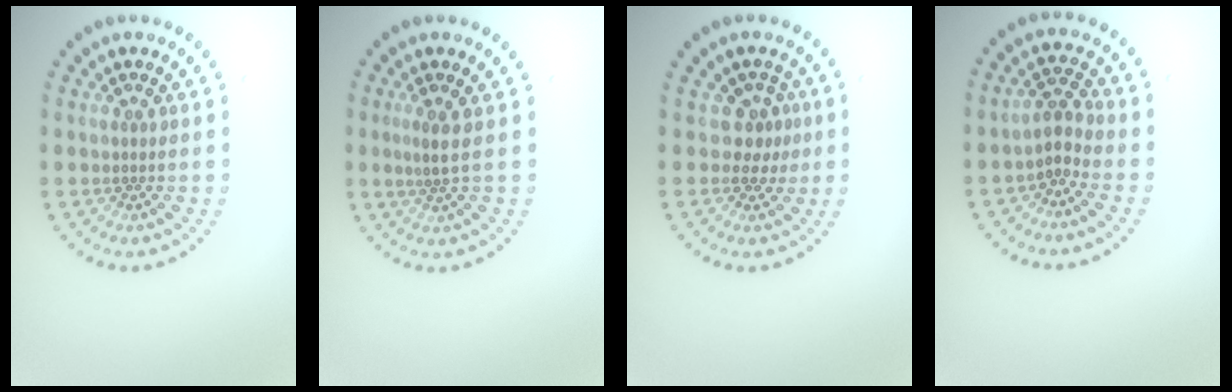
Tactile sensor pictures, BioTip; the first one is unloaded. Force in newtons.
{"total": 1.6, "press": 1.1, "slide": 1.1}
{"total": 2.2, "press": 1.5, "slide": 1.6}
{"total": 2.1, "press": 1.6, "slide": 1.4}